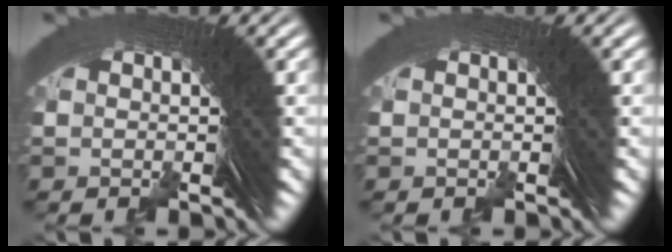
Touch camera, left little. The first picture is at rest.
{"total": 0.0}